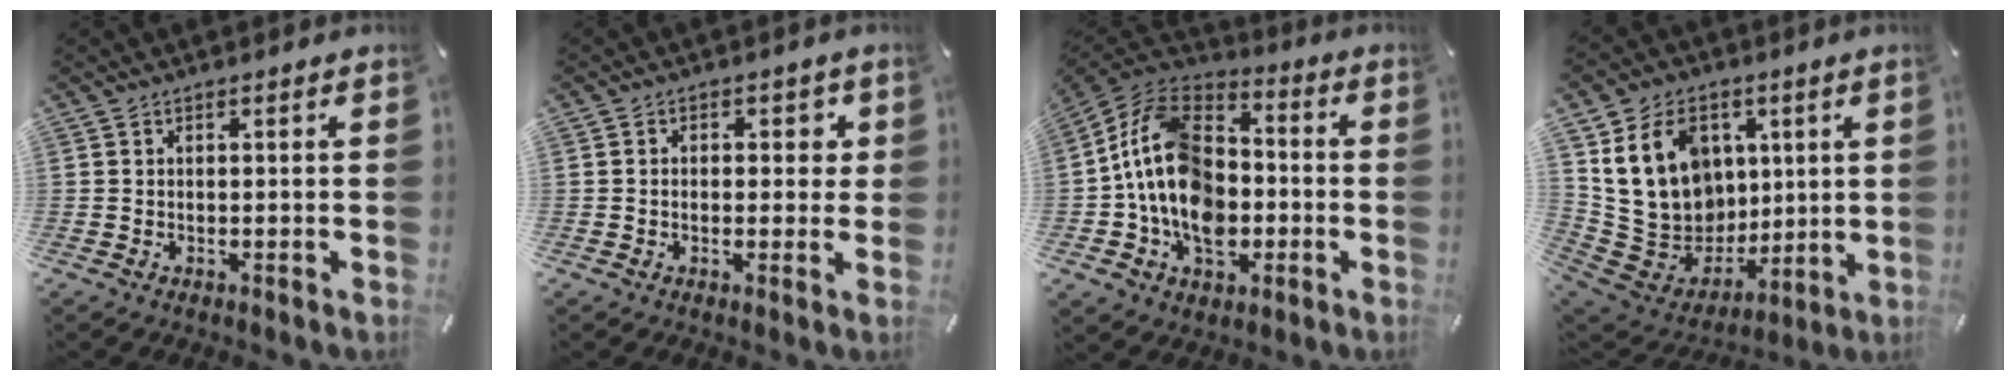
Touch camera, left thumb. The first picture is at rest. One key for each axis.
{"total": 3.6, "fx": 0.1, "fy": 2.5, "fz": 2.6, "tx": -0.029, "ty": 0.002, "tz": -0.009}
{"total": 18.2, "fx": -3.4, "fy": 13.8, "fz": 11.2, "tx": -0.233, "ty": 0.019, "tz": -0.065}
{"total": 19.8, "fx": 5.9, "fy": 16.1, "fz": 9.9, "tx": -0.180, "ty": -0.029, "tz": 0.125}